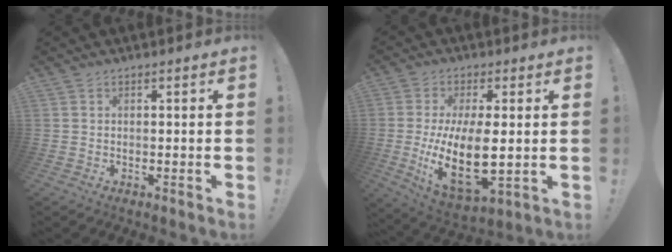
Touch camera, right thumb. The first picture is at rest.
{"total": 16.0, "force": [-0.4, 7.5, 14.1], "torque": [-0.262, -0.018, 0.005]}